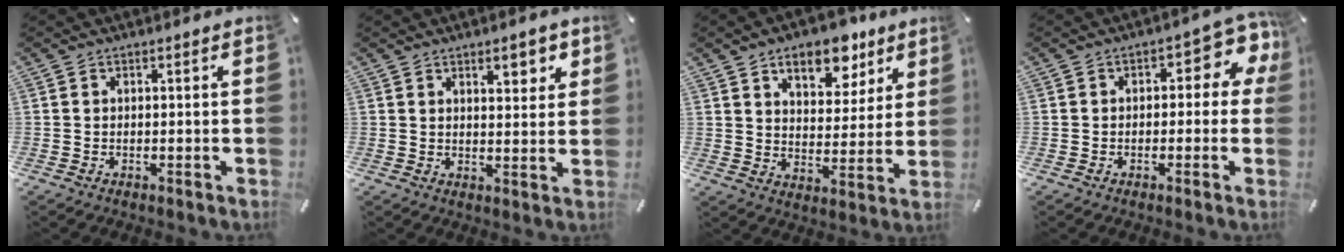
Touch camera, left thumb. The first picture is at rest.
{"total": 5.3, "force": [3.3, 2.3, 3.5], "torque": [-0.042, -0.012, 0.052]}
{"total": 14.2, "force": [8.7, 8.1, 7.7], "torque": [-0.104, -0.039, 0.147]}
{"total": 7.3, "force": [1.8, 4.2, 5.8], "torque": [-0.065, -0.014, 0.023]}